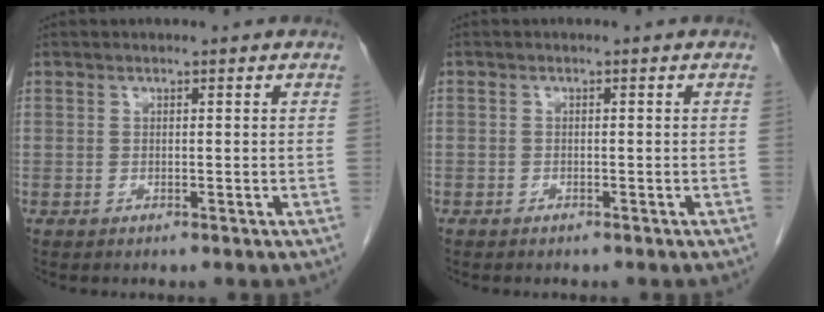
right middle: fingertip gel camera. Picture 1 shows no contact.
{"total": 0.8, "force": [-0.5, 0.6, 0.0], "torque": [-0.004, 0.003, -0.009]}